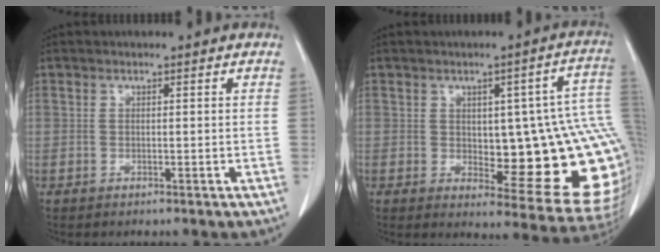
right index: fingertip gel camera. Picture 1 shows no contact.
{"total": 19.1, "force": [0.1, 5.6, 18.3], "torque": [-0.155, 0.015, 0.017]}